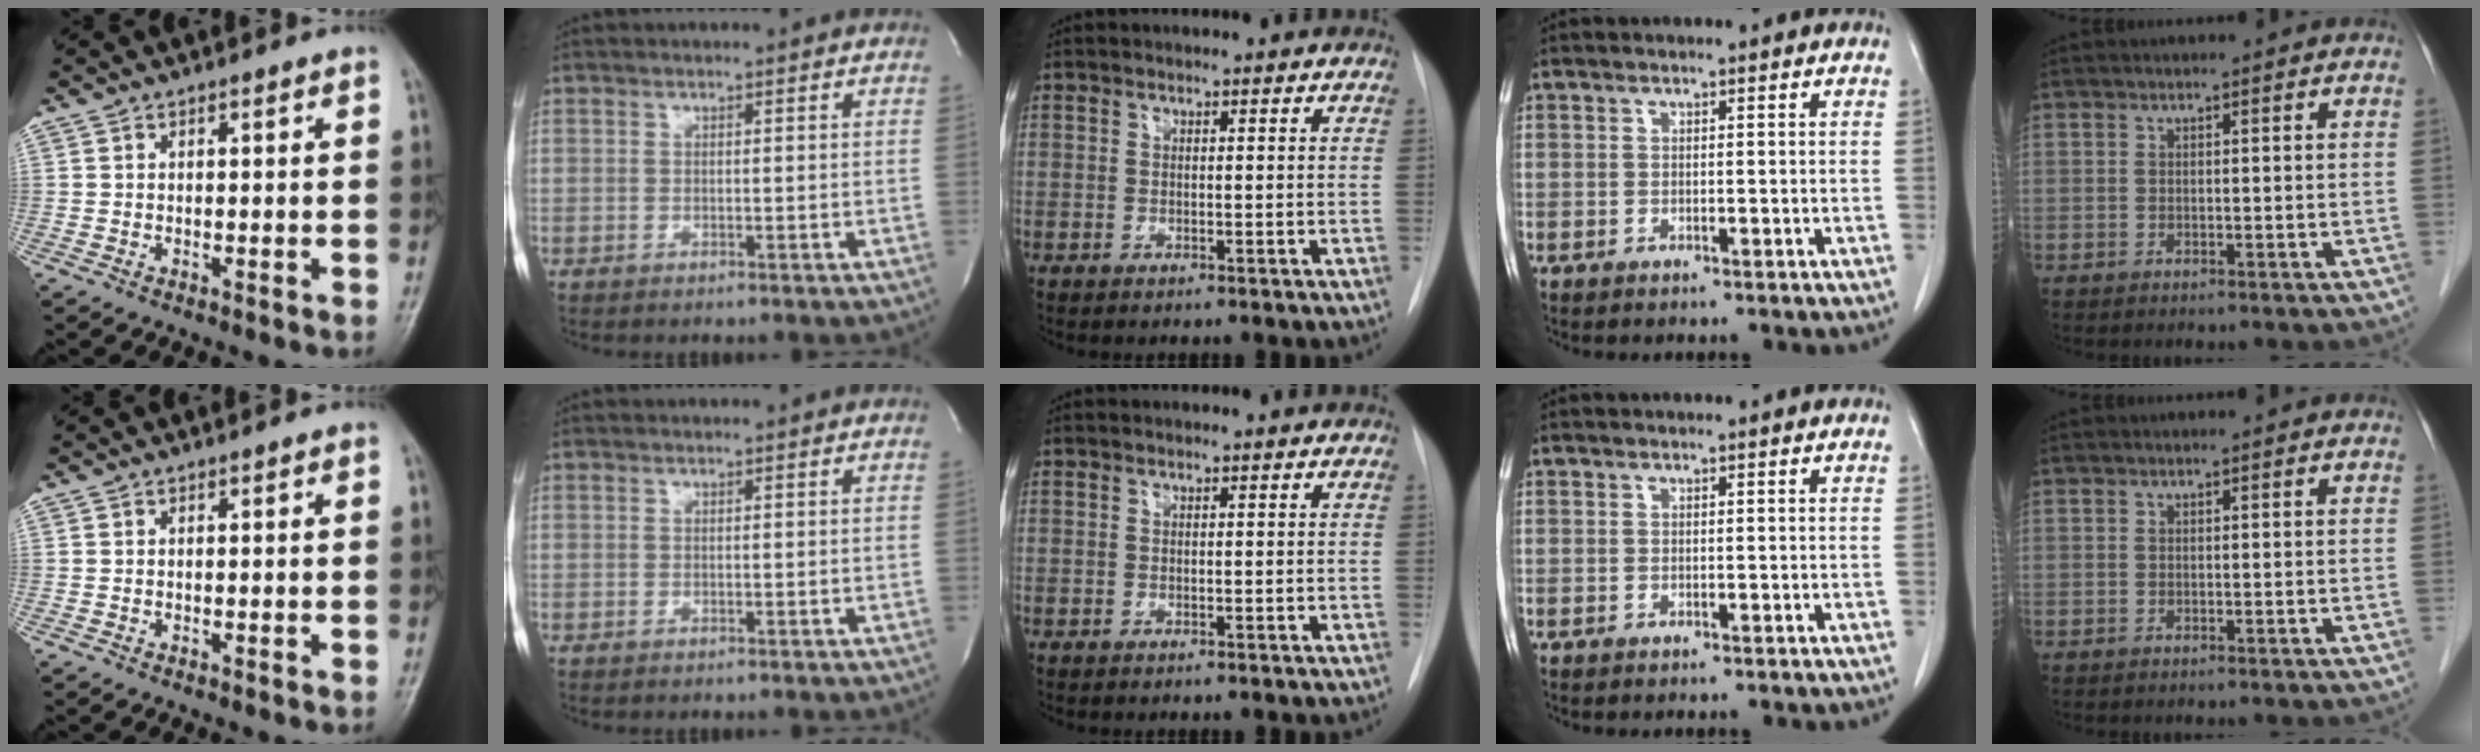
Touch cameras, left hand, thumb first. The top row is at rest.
{}